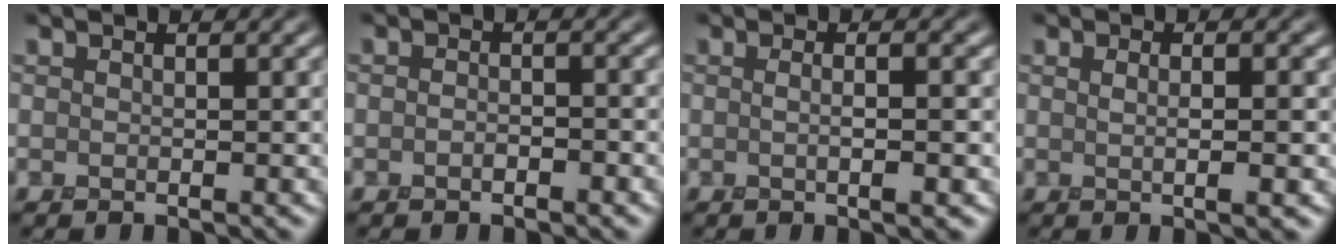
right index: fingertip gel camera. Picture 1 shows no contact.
{"total": 1.2, "force": [-0.6, 0.6, 0.8], "torque": [-0.019, 0.002, -0.012]}
{"total": 2.7, "force": [0.0, 0.7, 2.6], "torque": [-0.026, -0.003, -0.005]}
{"total": 2.4, "force": [0.3, 0.5, 2.3], "torque": [-0.033, -0.006, 0.003]}